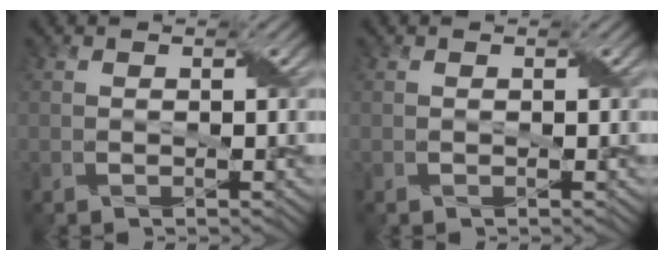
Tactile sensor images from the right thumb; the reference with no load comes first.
{"total": 0.0}